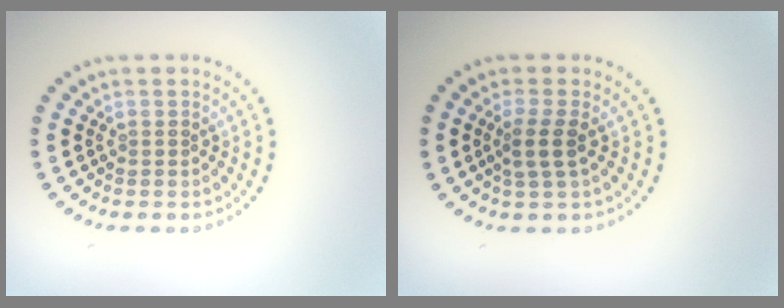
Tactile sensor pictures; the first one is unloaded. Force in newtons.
{"total": 2.2, "press": 1.9, "slide": 1.1}